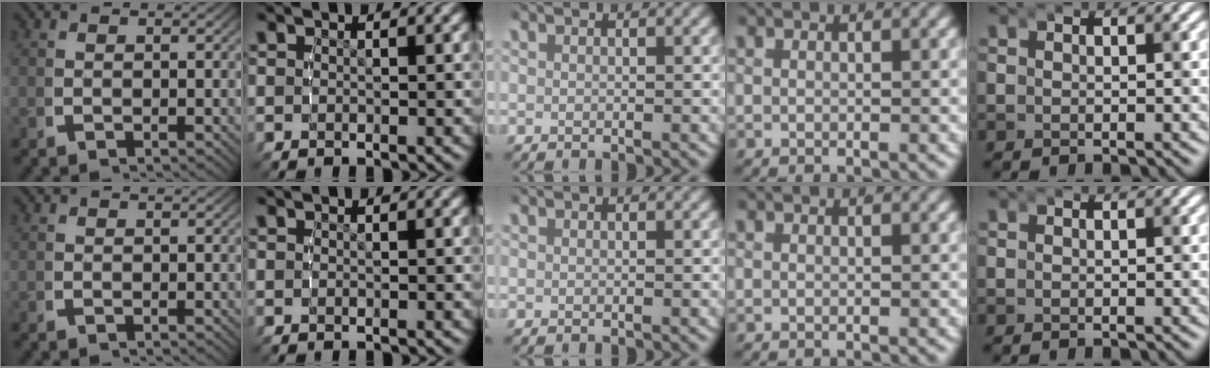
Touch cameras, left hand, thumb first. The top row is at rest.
{}